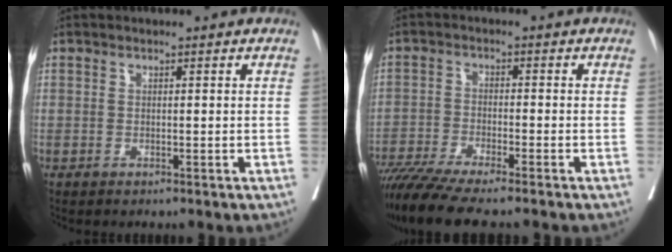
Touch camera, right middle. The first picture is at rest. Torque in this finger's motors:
{"motor_torque": [1.10, -1.03, 0.34, 0.07]}